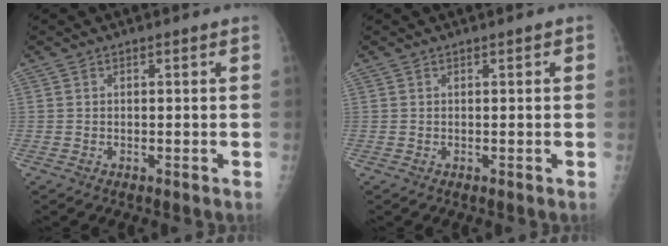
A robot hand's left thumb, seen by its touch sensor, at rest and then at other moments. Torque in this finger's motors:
{"motor_torque": [-0.19, 0.06, -0.13, -0.04, -0.02]}